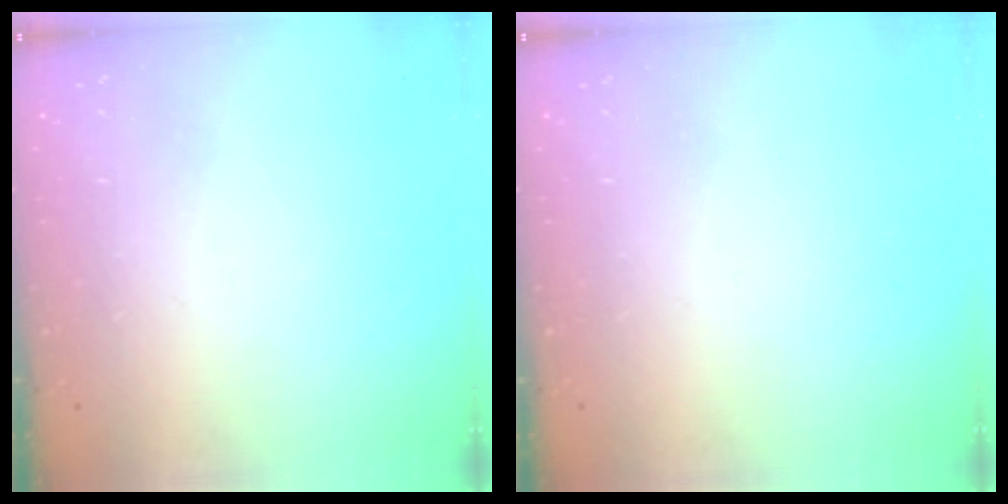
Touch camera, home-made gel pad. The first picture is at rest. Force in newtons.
{"total": 0.0}